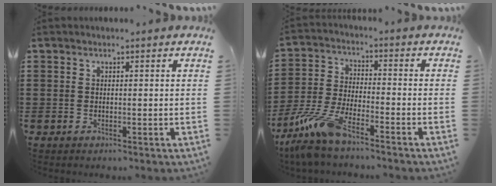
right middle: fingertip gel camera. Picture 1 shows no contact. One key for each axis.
{"total": 8.9, "fx": -7.2, "fy": 1.3, "fz": 5.2, "tx": -0.131, "ty": -0.010, "tz": -0.145}